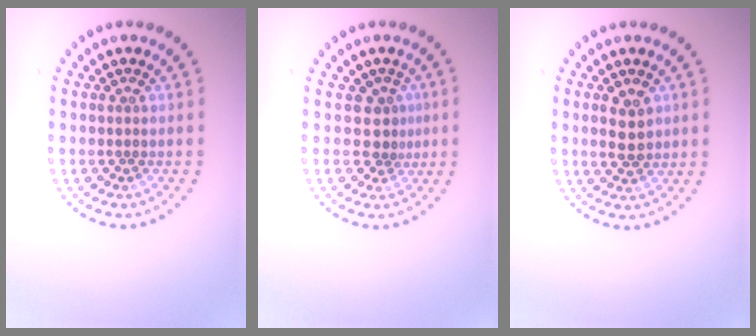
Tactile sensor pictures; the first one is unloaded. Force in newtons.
{"total": 1.7, "press": 1.1, "slide": 1.3}
{"total": 2.6, "press": 2.6, "slide": 0.2}